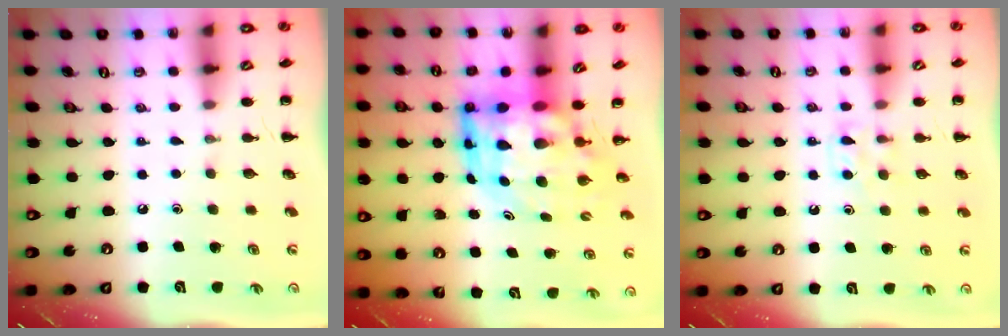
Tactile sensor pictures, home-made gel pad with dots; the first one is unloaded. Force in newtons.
{"total": 9.8, "press": 9.3, "slide": 2.9}
{"total": 3.9, "press": 3.8, "slide": 1.1}